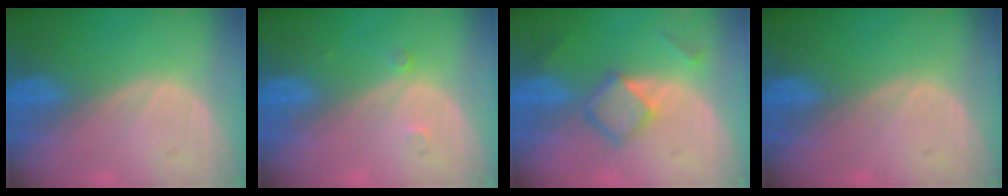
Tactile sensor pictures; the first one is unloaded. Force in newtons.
{"total": 1.2, "press": 1.0, "slide": 0.7}
{"total": 5.0, "press": 4.6, "slide": 1.9}
{"total": 0.0}